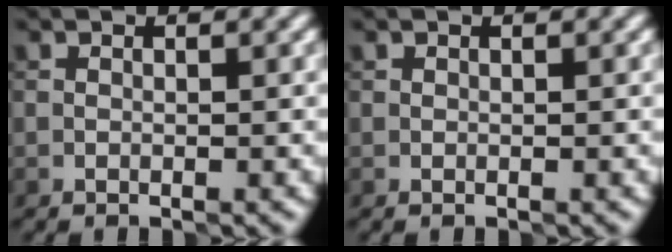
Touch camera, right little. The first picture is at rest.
{"total": 0.0}